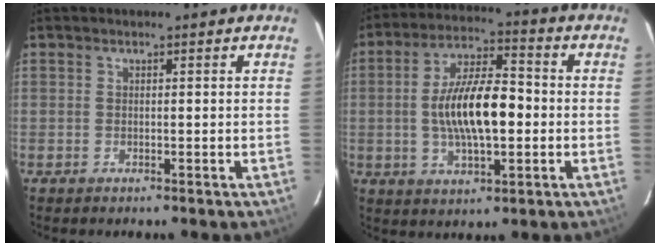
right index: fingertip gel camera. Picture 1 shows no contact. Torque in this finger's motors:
{"motor_torque": [1.08, 0.51, 0.43, 0.21]}